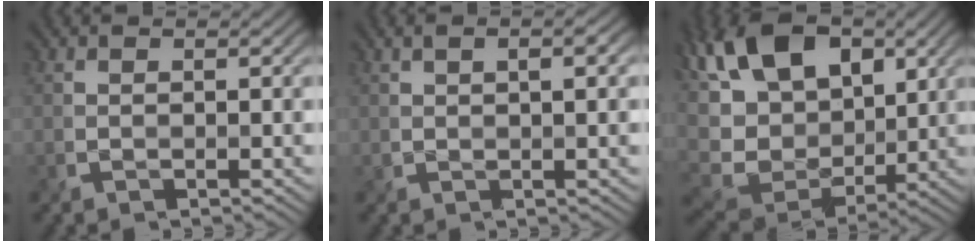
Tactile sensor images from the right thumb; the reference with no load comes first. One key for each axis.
{"total": 3.2, "fx": 1.1, "fy": 1.1, "fz": 2.9, "tx": -0.052, "ty": 0.007, "tz": 0.020}
{"total": 15.4, "fx": 3.0, "fy": 10.4, "fz": 10.9, "tx": -0.242, "ty": -0.004, "tz": 0.061}